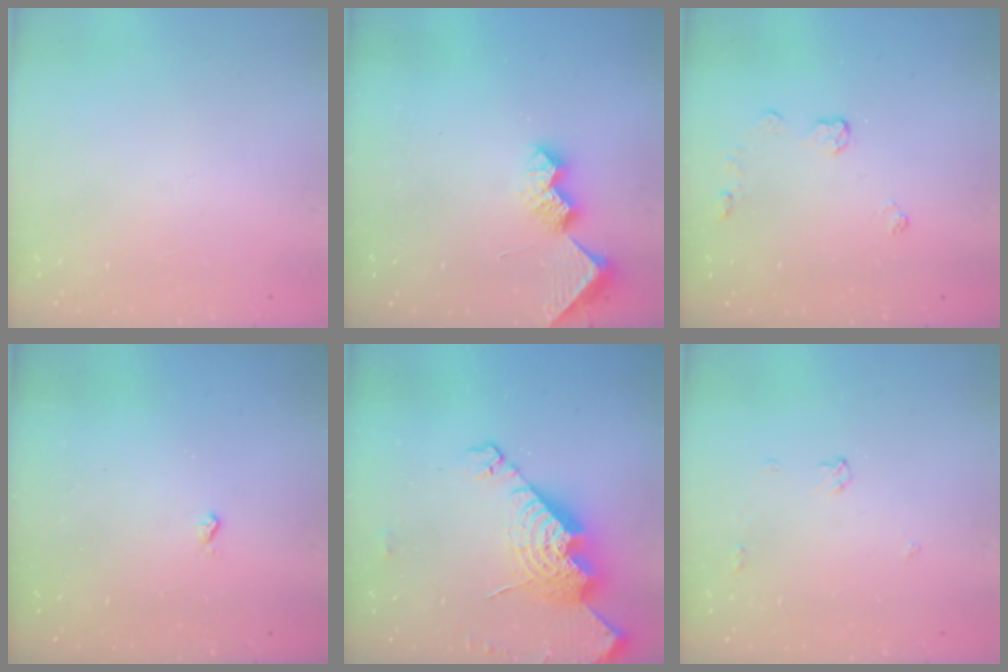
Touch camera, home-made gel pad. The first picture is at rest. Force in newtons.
{"total": 7.5, "press": 7.5, "slide": 0.6}
{"total": 3.9, "press": 3.9, "slide": 0.5}
{"total": 2.1, "press": 2.1, "slide": 0.5}
{"total": 20.4, "press": 20.3, "slide": 1.9}
{"total": 3.9, "press": 3.9, "slide": 0.6}